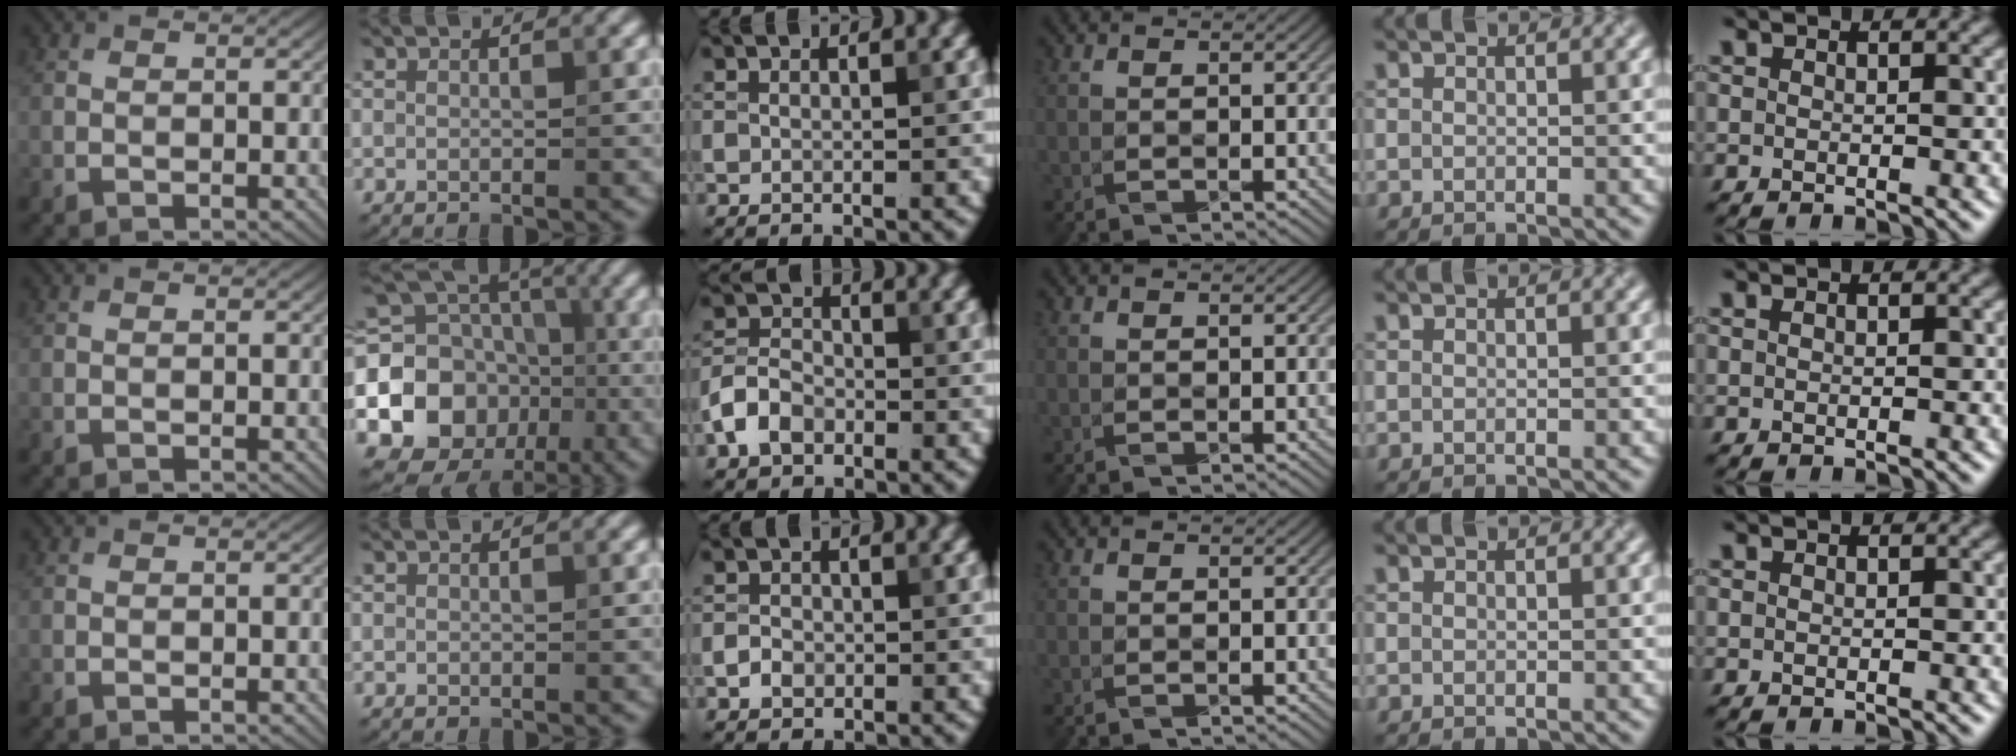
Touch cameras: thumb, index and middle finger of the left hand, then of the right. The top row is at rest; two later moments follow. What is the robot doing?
{"motion": "fold", "object": "envelope"}